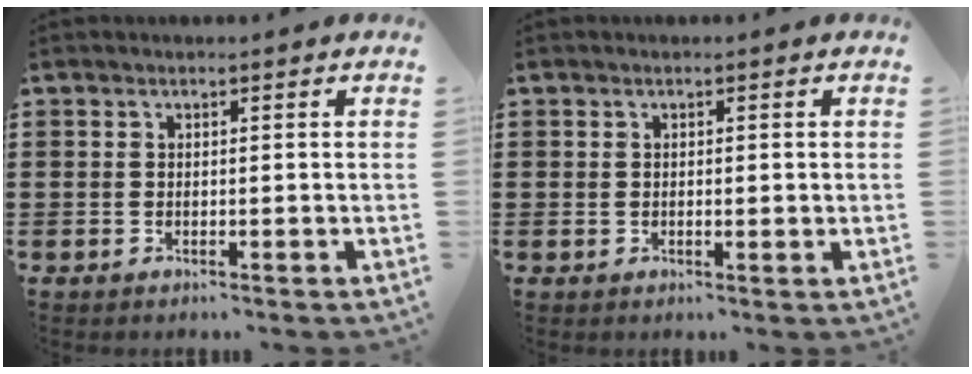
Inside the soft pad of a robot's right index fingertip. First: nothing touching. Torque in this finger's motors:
{"motor_torque": [-0.28, 0.46, -0.03, 0.00]}